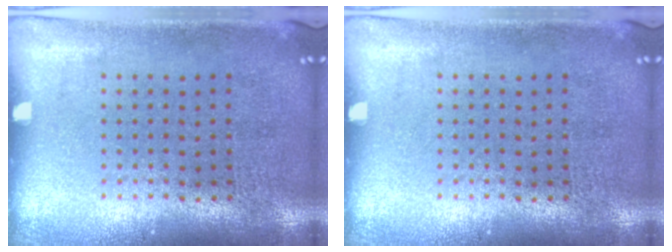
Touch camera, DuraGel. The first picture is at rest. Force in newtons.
{"total": 0.0}